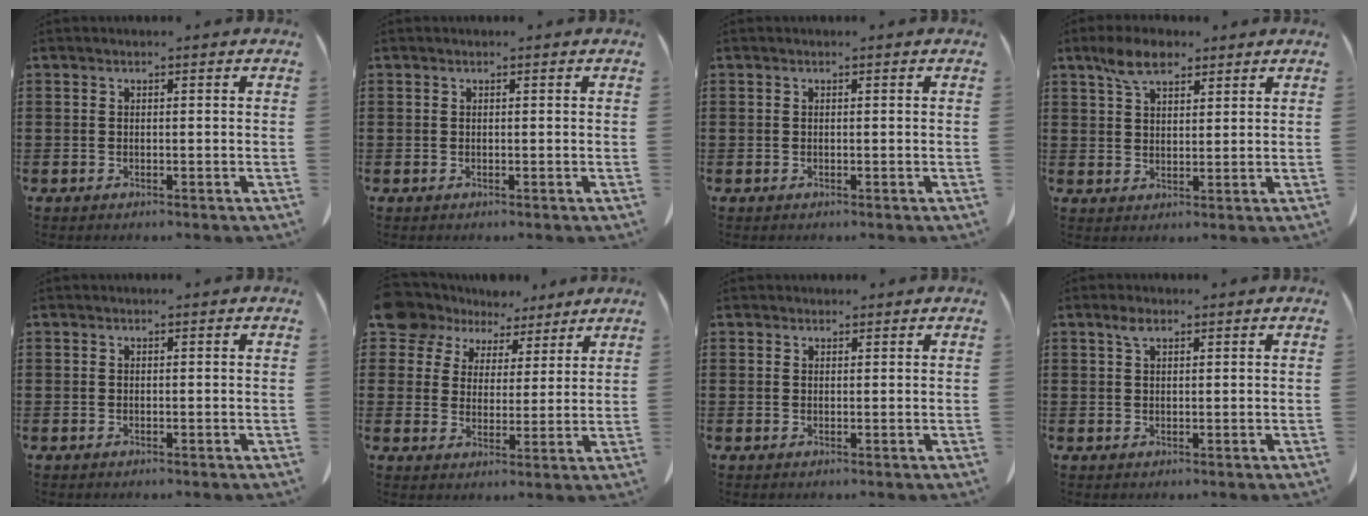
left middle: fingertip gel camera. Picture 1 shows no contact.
{"total": 0.0}
{"total": 0.0}
{"total": 5.7, "force": [4.0, 2.4, 3.4], "torque": [-0.077, 0.005, 0.074]}
{"total": 0.0}
{"total": 7.6, "force": [6.2, 4.2, 1.2], "torque": [-0.055, -0.015, 0.120]}
{"total": 1.1, "force": [1.0, 0.5, 0.1], "torque": [-0.005, 0.002, 0.020]}
{"total": 2.1, "force": [1.2, 0.8, 1.5], "torque": [-0.034, 0.002, 0.021]}